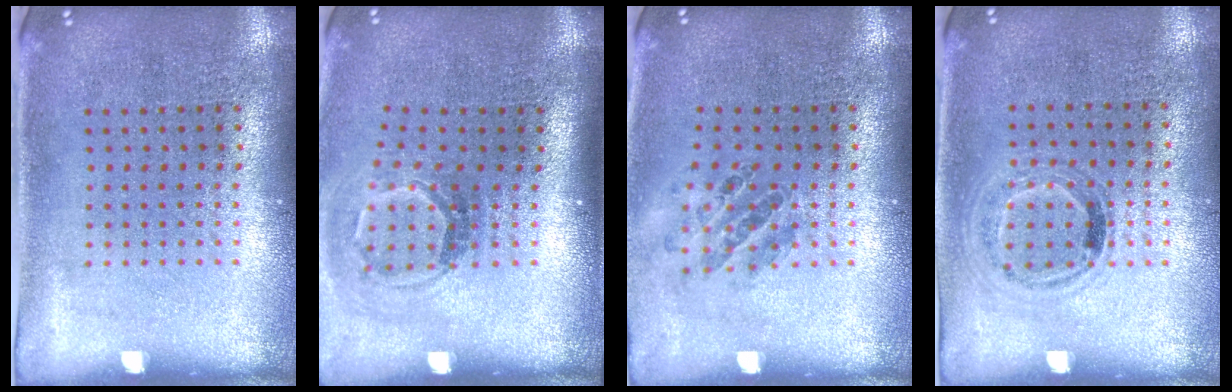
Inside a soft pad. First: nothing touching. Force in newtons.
{"total": 1.8, "press": 1.2, "slide": 1.4}
{"total": 0.8, "press": 0.8, "slide": 0.1}
{"total": 0.9, "press": 0.7, "slide": 0.5}